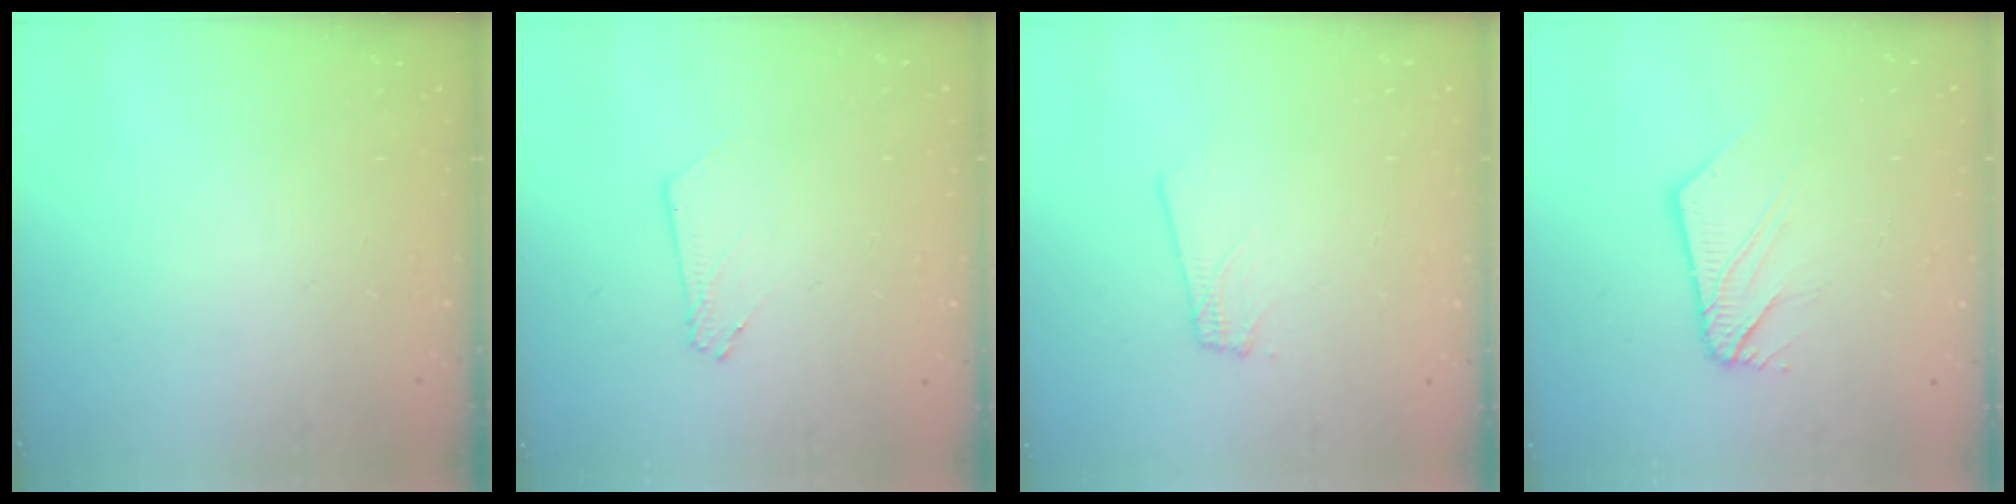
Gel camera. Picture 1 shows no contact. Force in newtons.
{"total": 2.5, "press": 2.5, "slide": 0.2}
{"total": 1.8, "press": 1.8, "slide": 0.1}
{"total": 9.9, "press": 9.8, "slide": 1.1}